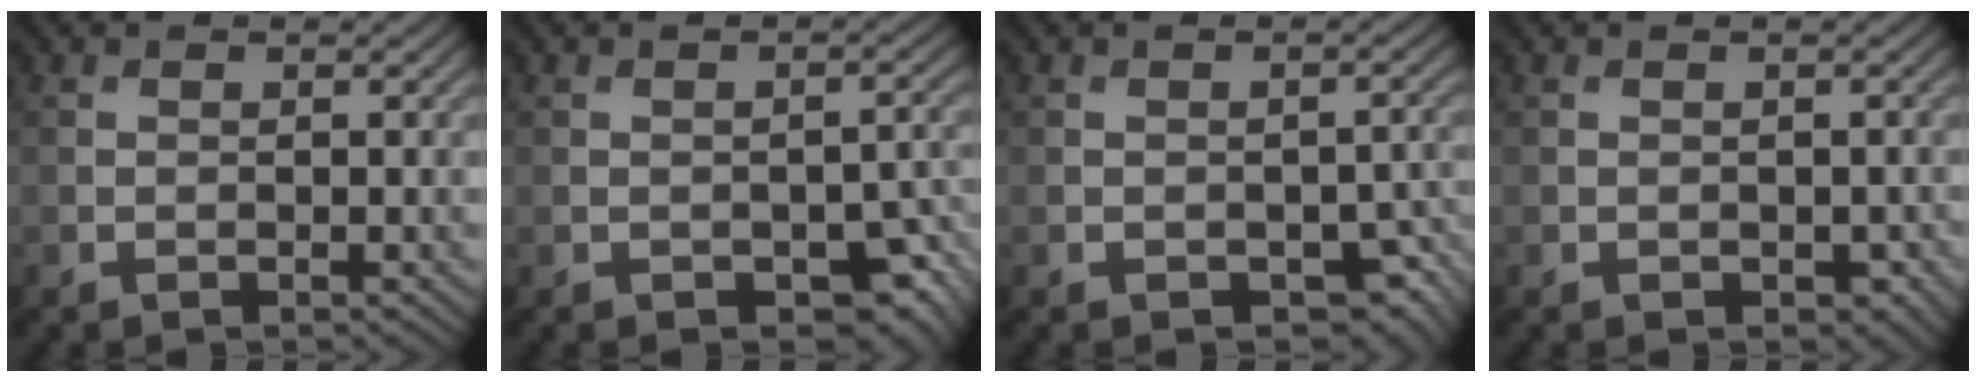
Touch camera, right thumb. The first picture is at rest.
{"total": 5.2, "force": [-2.4, 2.5, 3.9], "torque": [-0.050, -0.009, -0.025]}
{"total": 4.8, "force": [-2.1, 2.6, 3.4], "torque": [-0.042, -0.011, -0.021]}
{"total": 1.5, "force": [-0.5, 1.0, 1.0], "torque": [-0.016, -0.010, -0.002]}